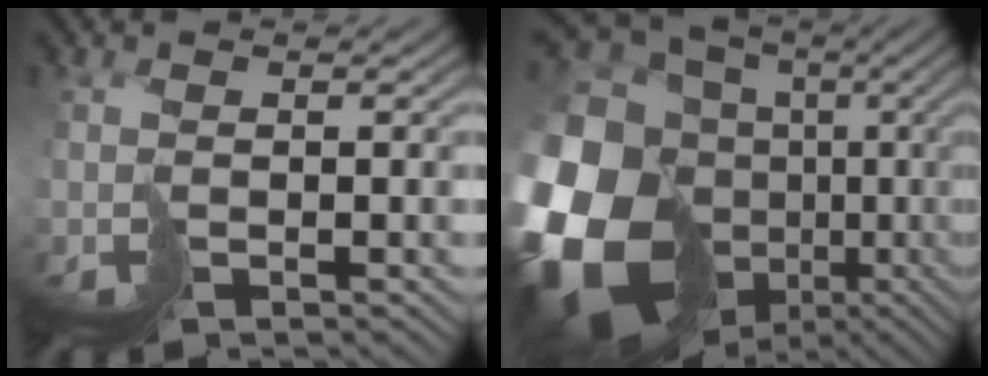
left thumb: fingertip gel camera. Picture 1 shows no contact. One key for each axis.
{"total": 20.7, "fx": -3.6, "fy": 17.9, "fz": 9.6, "tx": -0.267, "ty": -0.033, "tz": -0.058}